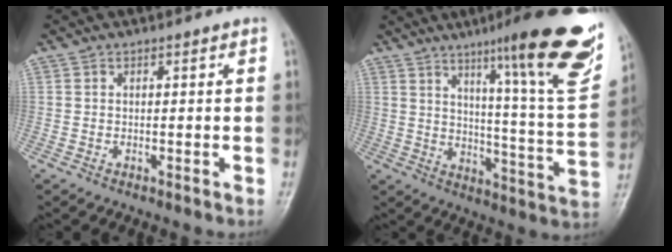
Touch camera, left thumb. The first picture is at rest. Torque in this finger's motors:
{"motor_torque": [0.88, 0.44, 1.39, -1.40, 0.31]}